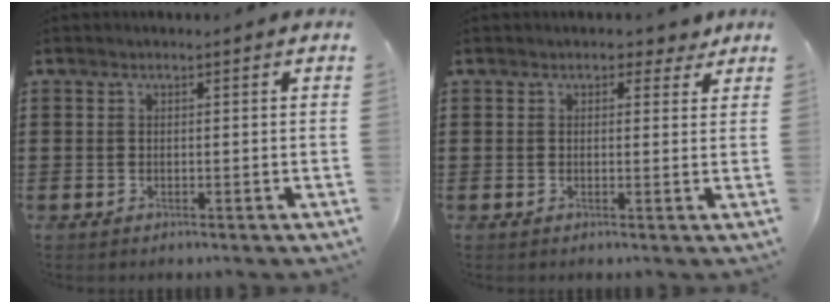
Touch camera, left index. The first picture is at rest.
{"total": 2.5, "force": [1.8, 1.4, 1.0], "torque": [-0.010, 0.002, 0.028]}